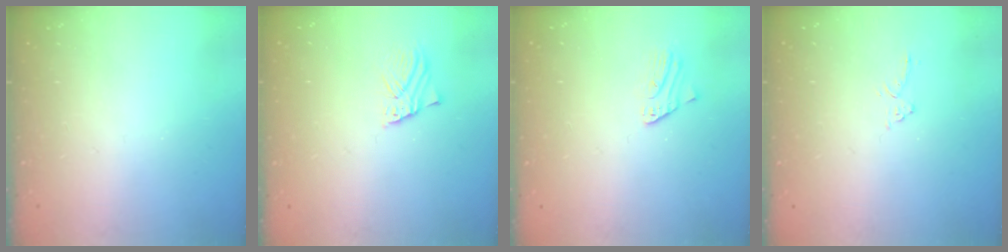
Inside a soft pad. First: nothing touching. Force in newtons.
{"total": 1.5, "press": 1.5, "slide": 0.1}
{"total": 1.8, "press": 1.8, "slide": 0.1}
{"total": 5.1, "press": 5.1, "slide": 0.4}